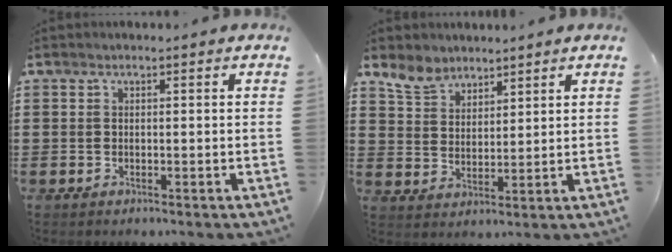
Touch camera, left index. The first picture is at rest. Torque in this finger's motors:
{"motor_torque": [0.72, -0.66, 0.11, 0.05]}